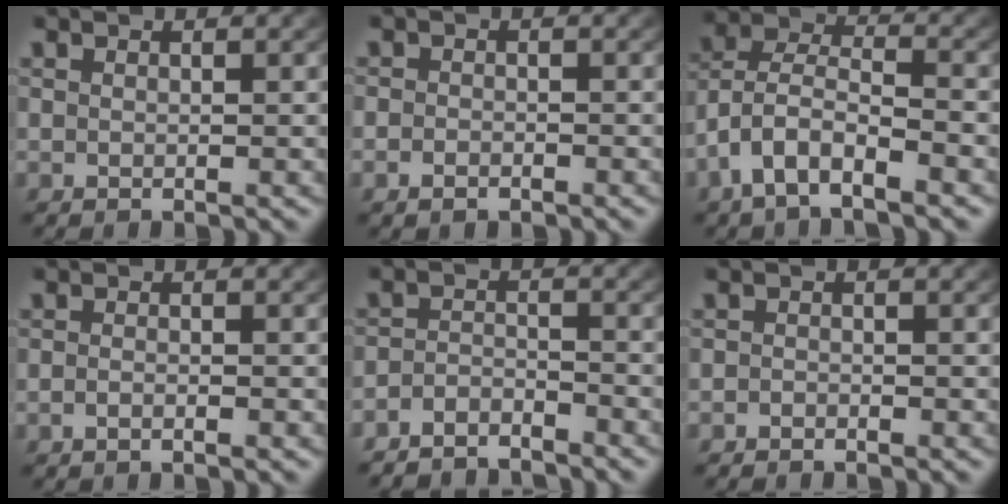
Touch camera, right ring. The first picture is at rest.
{"total": 1.3, "force": [-1.1, 0.7, 0.3], "torque": [-0.008, -0.011, -0.014]}
{"total": 5.1, "force": [-1.1, 3.8, 3.2], "torque": [-0.085, -0.016, -0.023]}
{"total": 0.9, "force": [-0.7, -0.1, 0.5], "torque": [-0.013, -0.005, -0.013]}
{"total": 4.4, "force": [-4.1, 1.4, 0.6], "torque": [-0.012, -0.019, -0.067]}
{"total": 1.0, "force": [-1.0, 0.1, -0.1], "torque": [-0.006, -0.014, -0.010]}